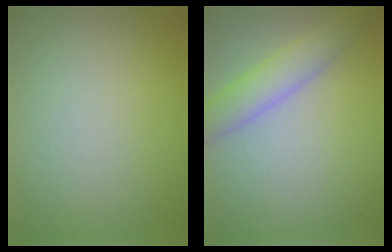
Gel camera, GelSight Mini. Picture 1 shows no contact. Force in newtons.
{"total": 3.7, "press": 3.7, "slide": 0.2}